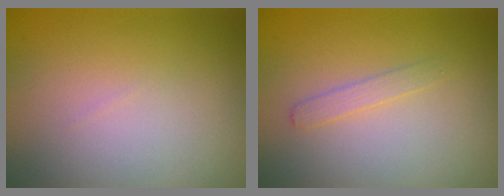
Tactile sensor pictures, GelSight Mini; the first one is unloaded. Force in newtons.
{"total": 1.2, "press": 1.2, "slide": 0.0}